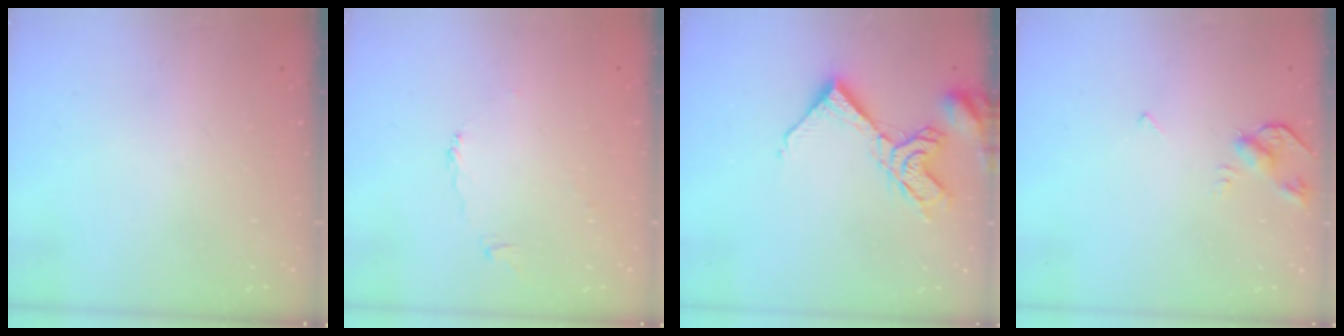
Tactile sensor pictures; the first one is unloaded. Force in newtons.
{"total": 2.2, "press": 2.1, "slide": 0.4}
{"total": 11.3, "press": 11.2, "slide": 1.6}
{"total": 4.6, "press": 4.5, "slide": 0.9}